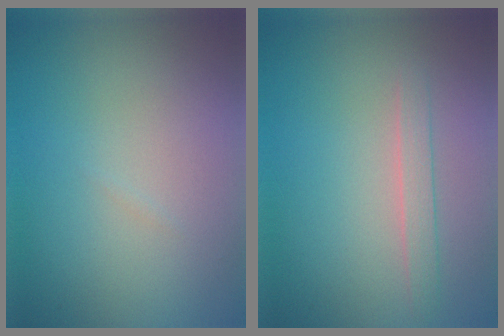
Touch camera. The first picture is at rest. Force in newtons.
{"total": 1.4, "press": 1.4, "slide": 0.1}